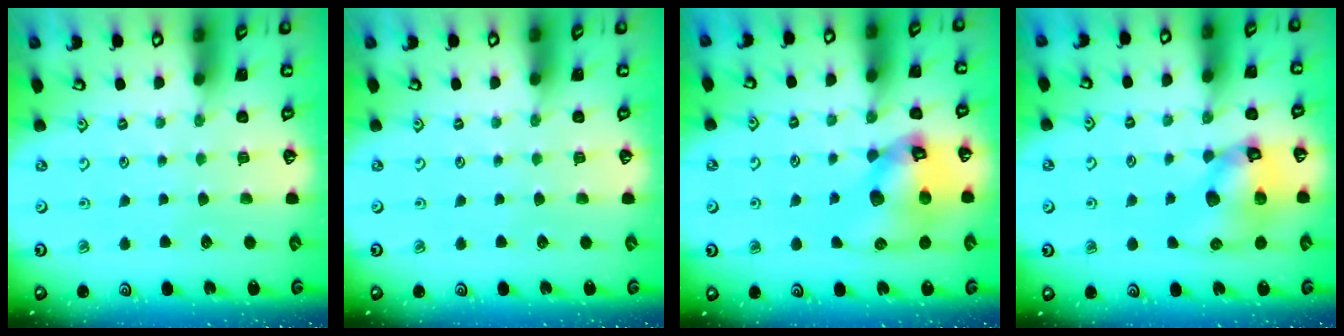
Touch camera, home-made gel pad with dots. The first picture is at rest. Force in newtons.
{"total": 0.0}
{"total": 14.9, "press": 14.7, "slide": 2.0}
{"total": 12.0, "press": 11.9, "slide": 1.8}